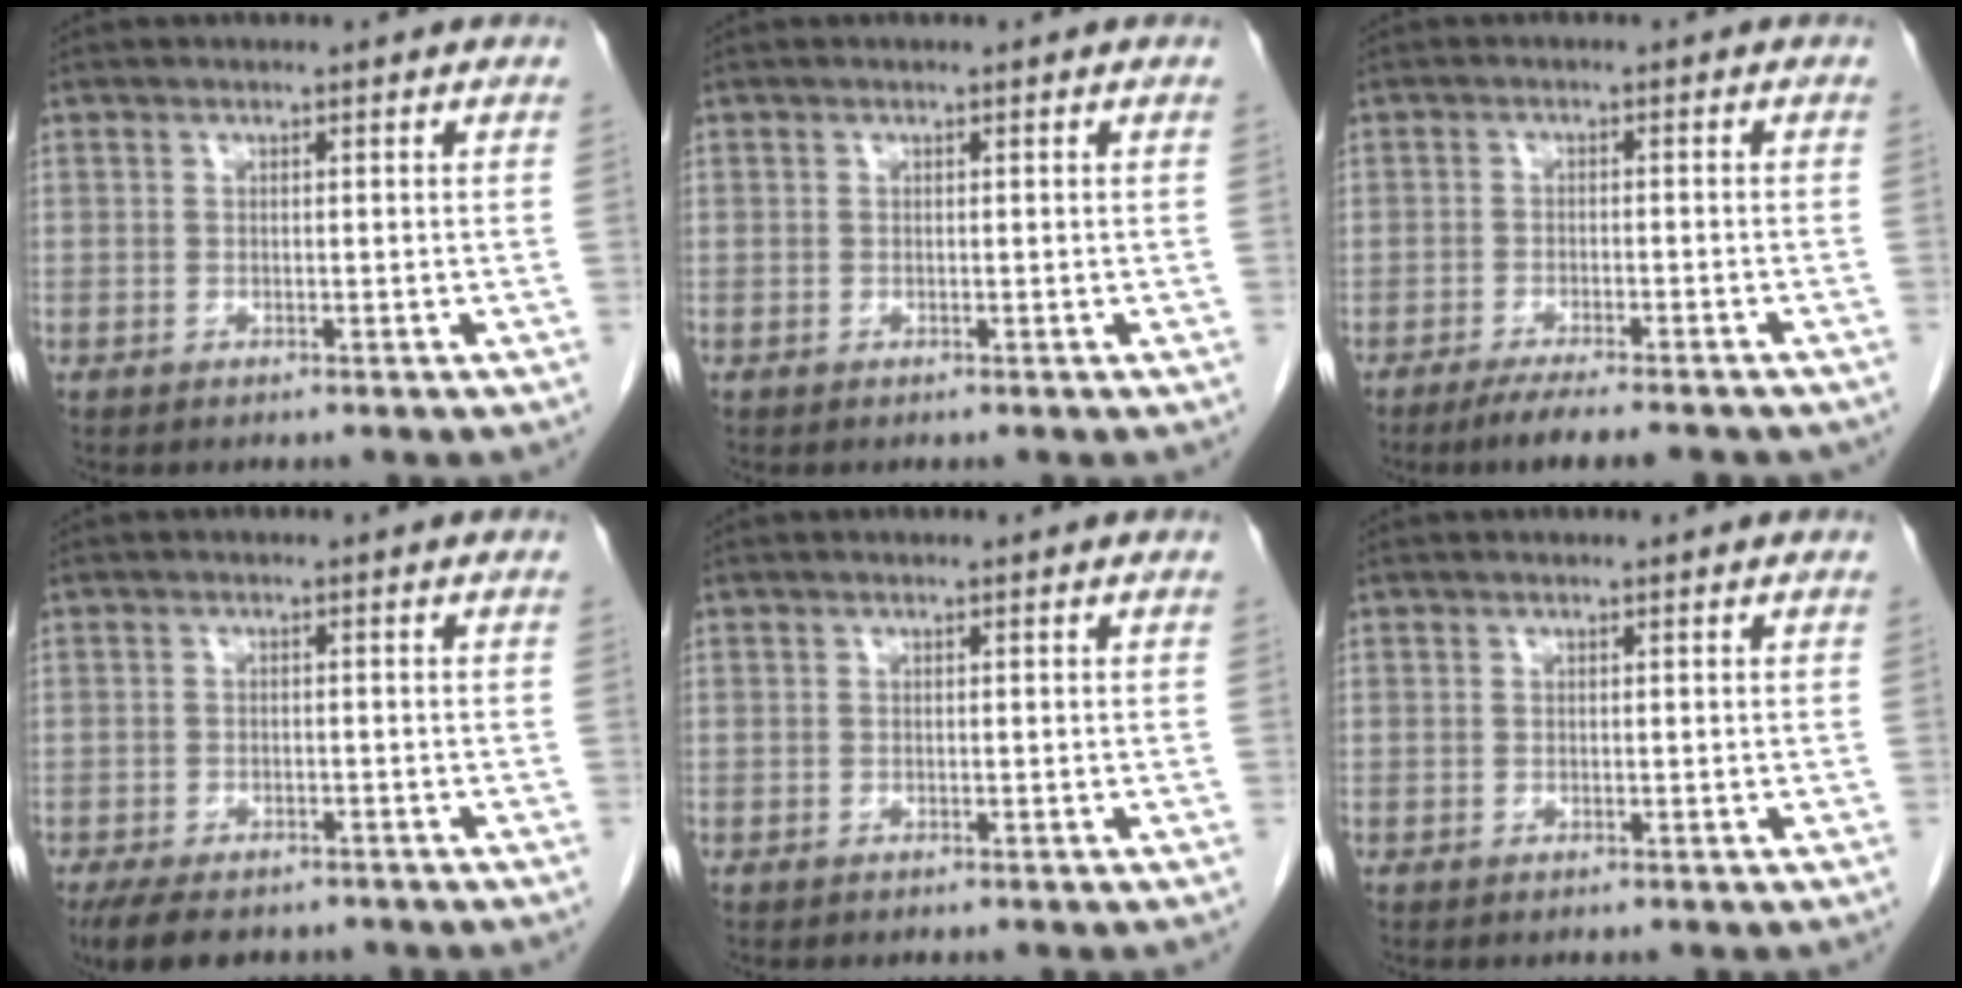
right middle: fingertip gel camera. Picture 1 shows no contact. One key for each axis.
{"total": 0.0}
{"total": 9.6, "fx": -8.1, "fy": 1.1, "fz": 5.0, "tx": -0.065, "ty": -0.013, "tz": -0.115}
{"total": 8.3, "fx": -6.5, "fy": 3.3, "fz": 3.9, "tx": -0.064, "ty": -0.010, "tz": -0.092}
{"total": 0.0}
{"total": 0.0}